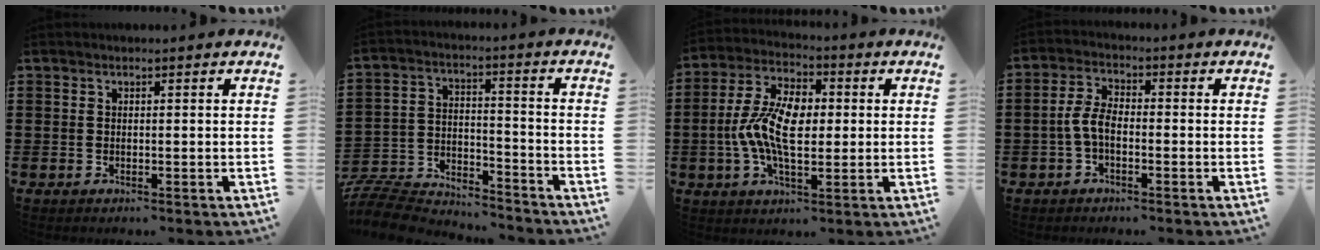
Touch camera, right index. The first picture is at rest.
{"total": 8.0, "force": [-7.8, 1.3, 1.0], "torque": [-0.040, 0.004, -0.161]}
{"total": 9.7, "force": [-0.7, 5.0, 8.3], "torque": [-0.183, 0.006, -0.019]}
{"total": 4.6, "force": [-1.3, 2.2, 3.9], "torque": [-0.096, -0.002, -0.032]}